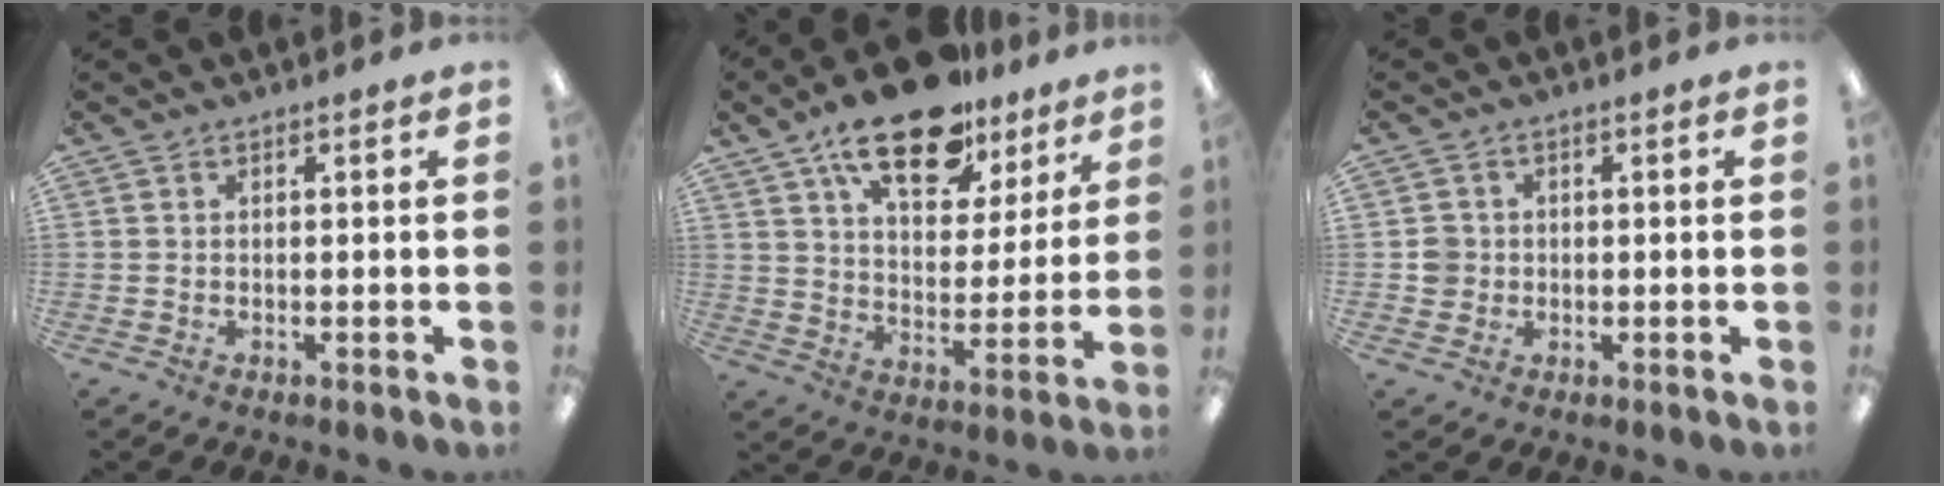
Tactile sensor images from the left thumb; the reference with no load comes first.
{"total": 19.3, "force": [13.2, 8.7, 11.1], "torque": [-0.180, -0.062, 0.223]}
{"total": 3.5, "force": [0.0, 3.5, 0.6], "torque": [-0.008, 0.002, -0.002]}